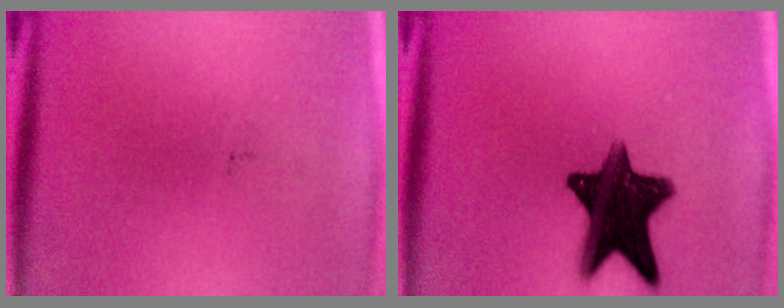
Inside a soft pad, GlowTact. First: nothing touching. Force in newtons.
{"total": 14.0}